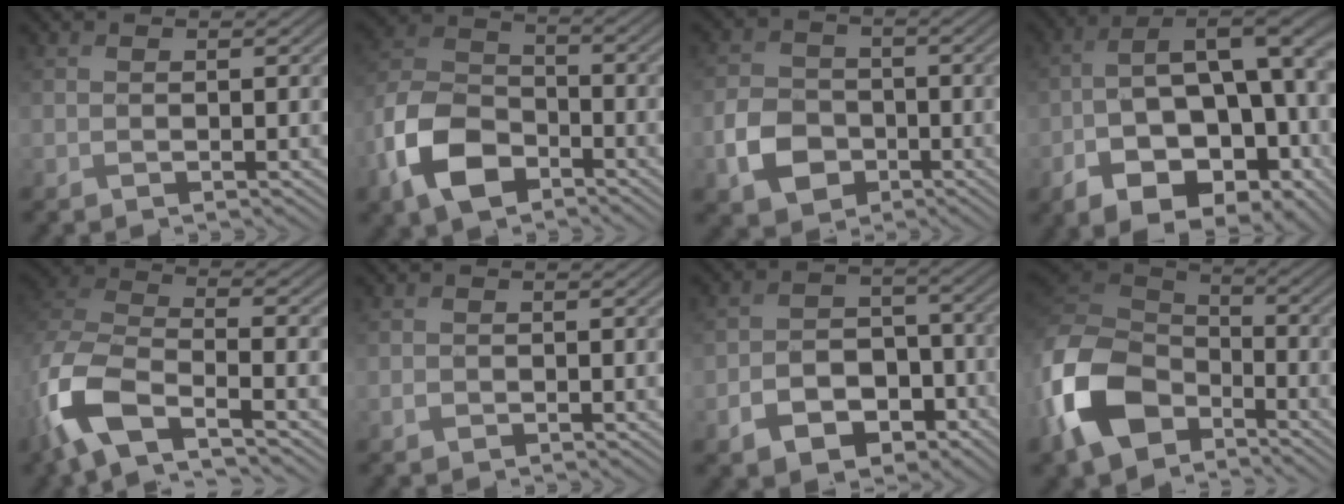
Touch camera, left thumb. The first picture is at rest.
{"total": 10.9, "force": [-5.7, 6.4, 6.7], "torque": [-0.161, -0.006, -0.130]}
{"total": 6.1, "force": [-2.4, 4.7, 3.0], "torque": [-0.067, -0.005, -0.054]}
{"total": 15.9, "force": [-4.7, 8.4, 12.6], "torque": [-0.199, -0.015, -0.066]}
{"total": 10.7, "force": [-5.5, 4.3, 8.1], "torque": [-0.184, -0.013, -0.124]}
{"total": 0.7, "force": [-0.3, 0.6, 0.2], "torque": [-0.002, -0.004, -0.006]}
{"total": 8.6, "force": [-4.7, 5.8, 4.4], "torque": [-0.086, -0.019, -0.082]}
{"total": 13.4, "force": [-6.5, 8.7, 7.8], "torque": [-0.211, -0.024, -0.139]}